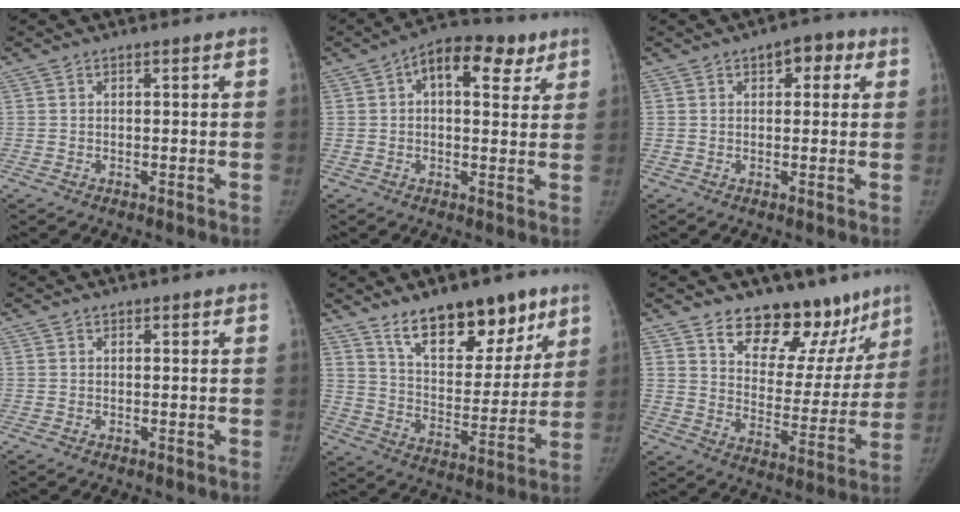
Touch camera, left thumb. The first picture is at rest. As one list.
[{"total": 11.6, "force": [4.8, 6.1, 8.5], "torque": [-0.090, 0.013, 0.064]}, {"total": 4.8, "force": [2.0, 2.7, 3.4], "torque": [-0.016, 0.002, 0.016]}, {"total": 0.0}, {"total": 17.8, "force": [11.9, 8.3, 10.3], "torque": [-0.093, -0.076, 0.198]}, {"total": 18.0, "force": [13.4, 9.6, 7.3], "torque": [-0.033, -0.093, 0.193]}]